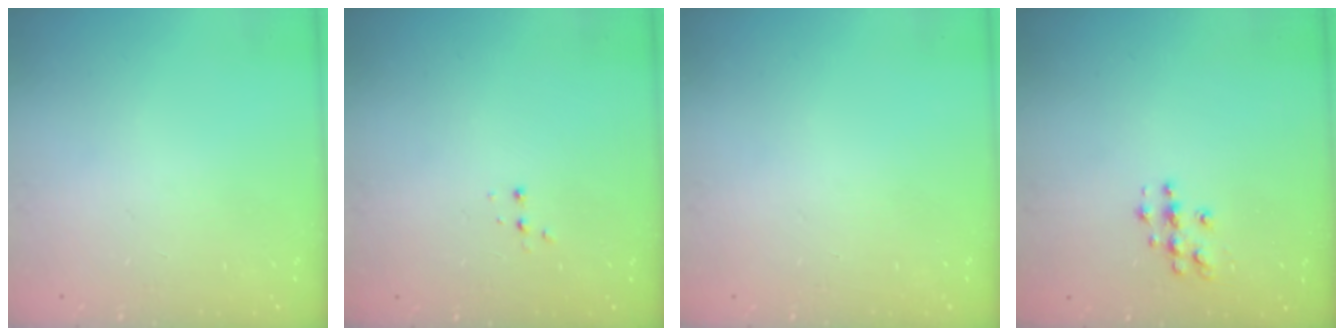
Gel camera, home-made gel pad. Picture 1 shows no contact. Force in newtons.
{"total": 3.3, "press": 3.2, "slide": 0.7}
{"total": 0.0}
{"total": 5.2, "press": 5.1, "slide": 0.5}